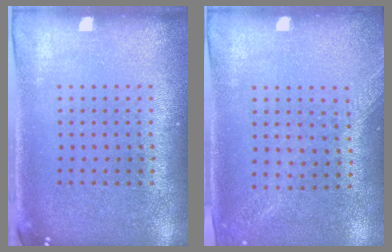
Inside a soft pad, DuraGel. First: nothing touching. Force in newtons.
{"total": 1.2, "press": 1.2, "slide": 0.4}